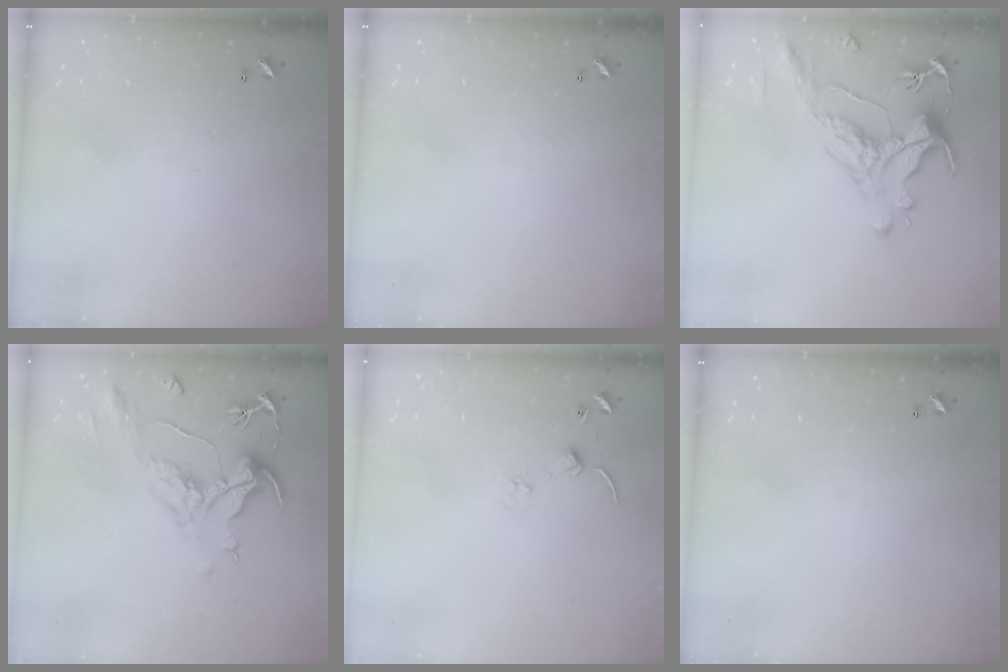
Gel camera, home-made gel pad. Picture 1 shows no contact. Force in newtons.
{"total": 0.0}
{"total": 1.7, "press": 0.9, "slide": 1.4}
{"total": 1.6, "press": 0.1, "slide": 1.6}
{"total": 3.7, "press": 3.6, "slide": 0.5}
{"total": 0.0}